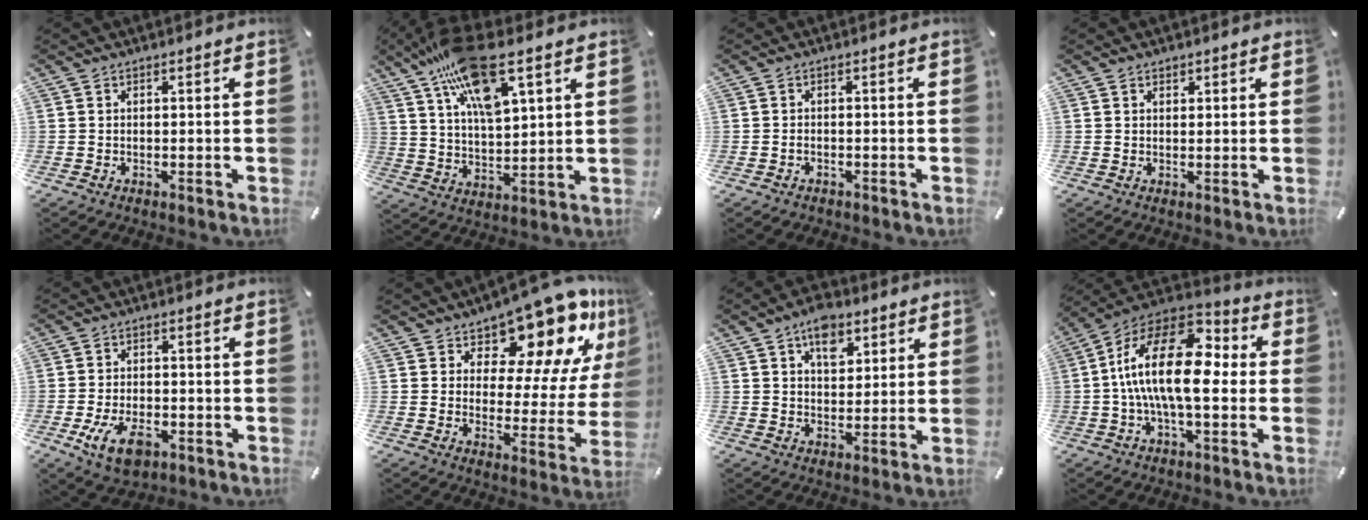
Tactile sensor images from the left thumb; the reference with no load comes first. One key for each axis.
{"total": 17.0, "fx": 10.5, "fy": 5.8, "fz": 12.0, "tx": -0.232, "ty": -0.043, "tz": 0.180}
{"total": 1.1, "fx": -0.6, "fy": 0.7, "fz": 0.7, "tx": -0.014, "ty": 0.001, "tz": -0.013}
{"total": 1.0, "fx": 0.6, "fy": 0.7, "fz": 0.2, "tx": 0.004, "ty": -0.002, "tz": 0.010}
{"total": 8.5, "fx": -3.4, "fy": 4.9, "fz": 6.1, "tx": -0.114, "ty": 0.001, "tz": -0.063}
{"total": 14.8, "fx": 11.6, "fy": 6.9, "fz": 6.2, "tx": -0.085, "ty": -0.107, "tz": 0.196}
{"total": 8.0, "fx": 4.6, "fy": 5.0, "fz": 4.2, "tx": -0.049, "ty": -0.018, "tz": 0.078}
{"total": 18.9, "fx": 0.8, "fy": 9.0, "fz": 16.6, "tx": -0.335, "ty": -0.009, "tz": 0.012}